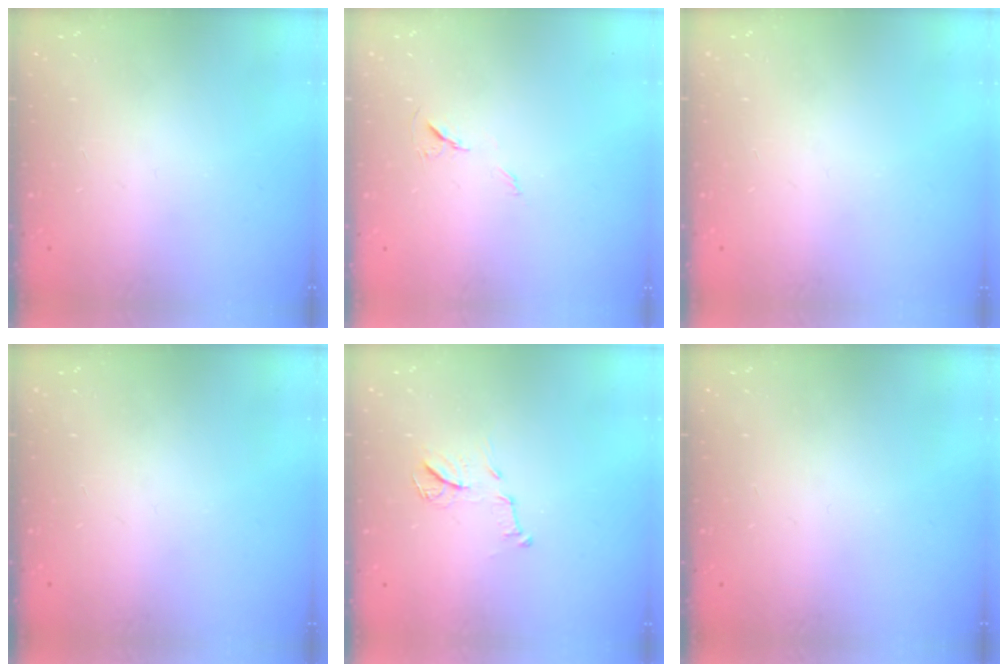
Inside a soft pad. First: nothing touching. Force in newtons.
{"total": 5.8, "press": 5.4, "slide": 2.2}
{"total": 0.0}
{"total": 0.0}
{"total": 9.0, "press": 9.0, "slide": 0.2}
{"total": 0.0}